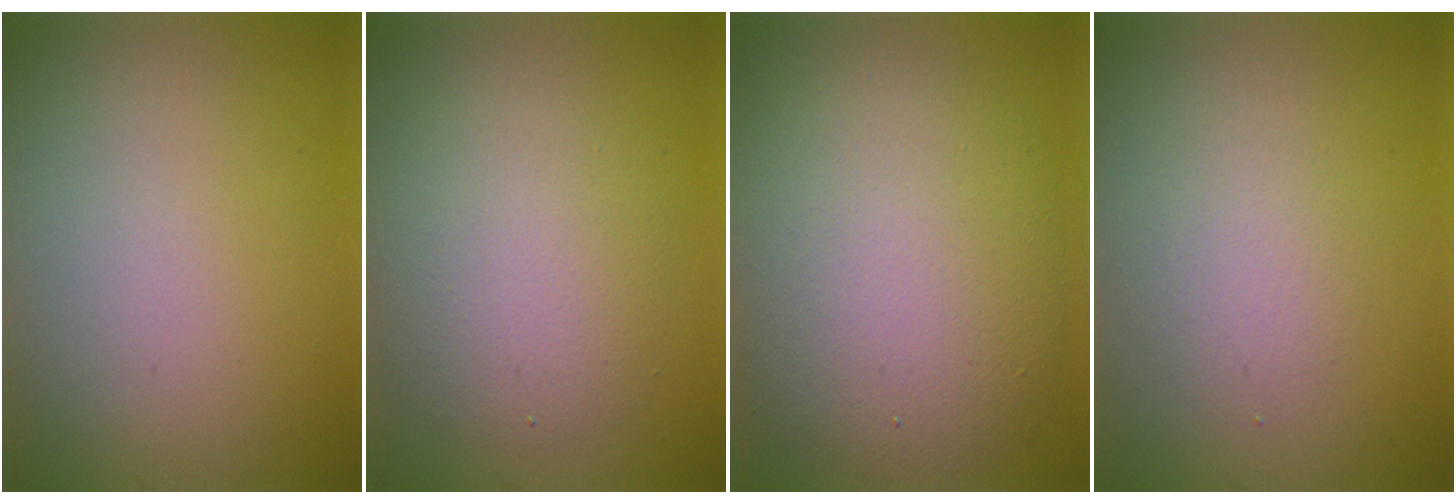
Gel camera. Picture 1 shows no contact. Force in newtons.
{"total": 4.6, "press": 4.5, "slide": 0.1}
{"total": 10.1, "press": 10.1, "slide": 0.7}
{"total": 2.1, "press": 2.1, "slide": 0.1}